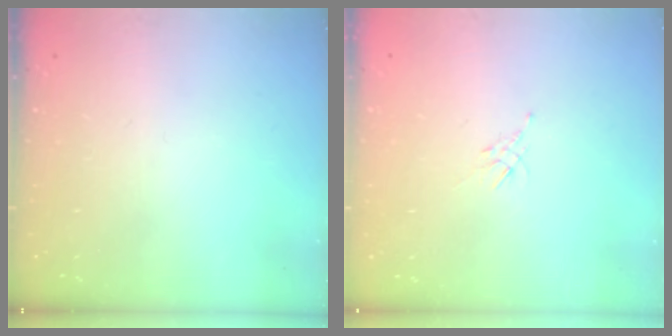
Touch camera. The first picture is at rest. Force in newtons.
{"total": 2.1, "press": 2.0, "slide": 0.5}